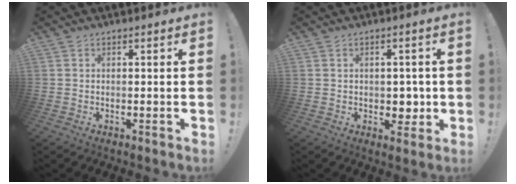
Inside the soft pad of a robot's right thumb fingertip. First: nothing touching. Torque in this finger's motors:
{"motor_torque": [0.47, 0.35, -0.12, 0.08, 0.10]}